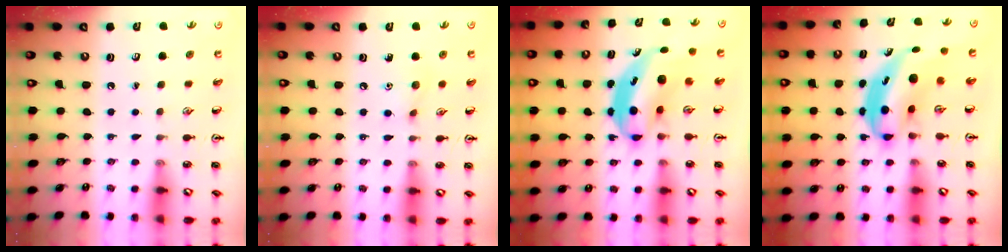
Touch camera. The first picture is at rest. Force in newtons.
{"total": 5.1, "press": 4.9, "slide": 1.3}
{"total": 6.8, "press": 6.5, "slide": 1.8}
{"total": 6.3, "press": 6.1, "slide": 1.7}